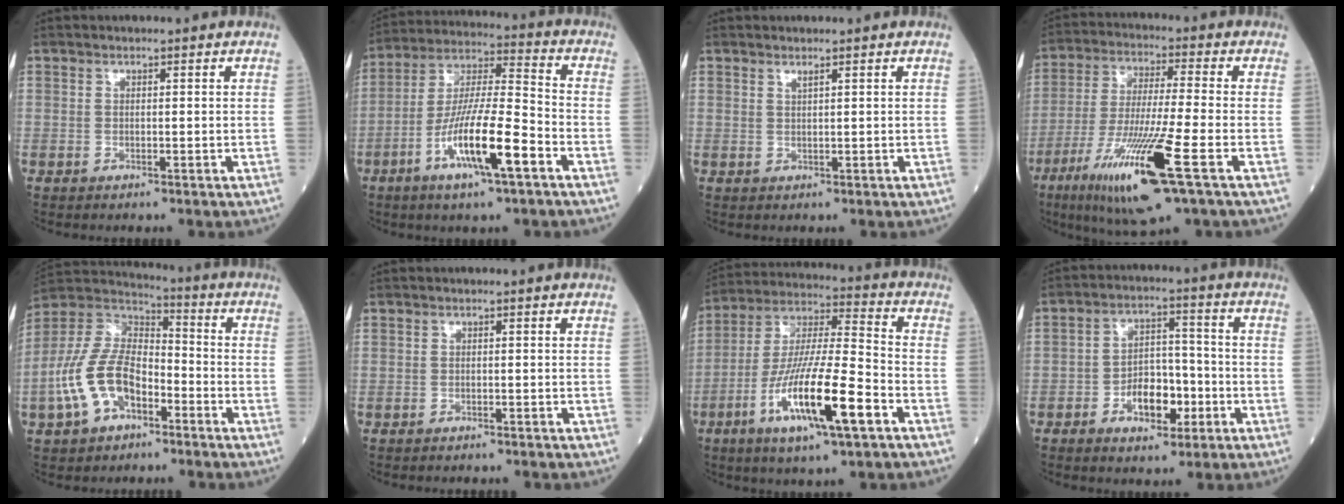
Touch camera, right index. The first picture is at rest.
{"total": 14.2, "force": [-6.1, 1.5, 12.7], "torque": [-0.239, -0.008, -0.111]}
{"total": 0.8, "force": [0.7, -0.1, 0.4], "torque": [-0.010, -0.006, 0.014]}
{"total": 16.1, "force": [-7.3, 0.4, 14.4], "torque": [-0.294, -0.039, -0.131]}
{"total": 13.3, "force": [-5.3, 7.3, 9.8], "torque": [-0.227, 0.020, -0.100]}
{"total": 2.0, "force": [-1.9, 0.3, 0.6], "torque": [-0.012, -0.002, -0.023]}
{"total": 17.0, "force": [-7.0, 1.9, 15.4], "torque": [-0.297, -0.015, -0.124]}
{"total": 7.8, "force": [-3.0, 4.2, 5.8], "torque": [-0.095, 0.016, -0.048]}